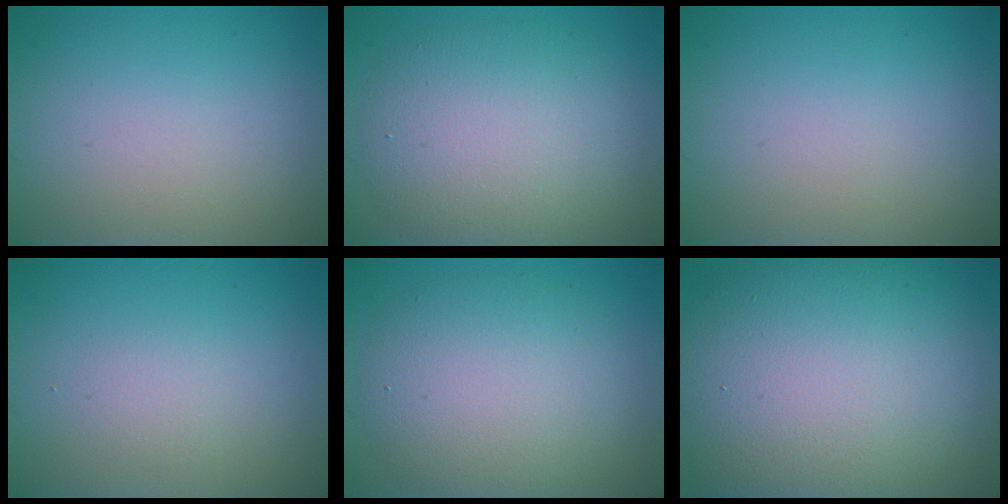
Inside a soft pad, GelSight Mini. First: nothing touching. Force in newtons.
{"total": 7.5, "press": 7.5, "slide": 0.7}
{"total": 0.0}
{"total": 1.1, "press": 1.1, "slide": 0.0}
{"total": 6.6, "press": 6.6, "slide": 0.7}
{"total": 15.2, "press": 15.2, "slide": 0.8}